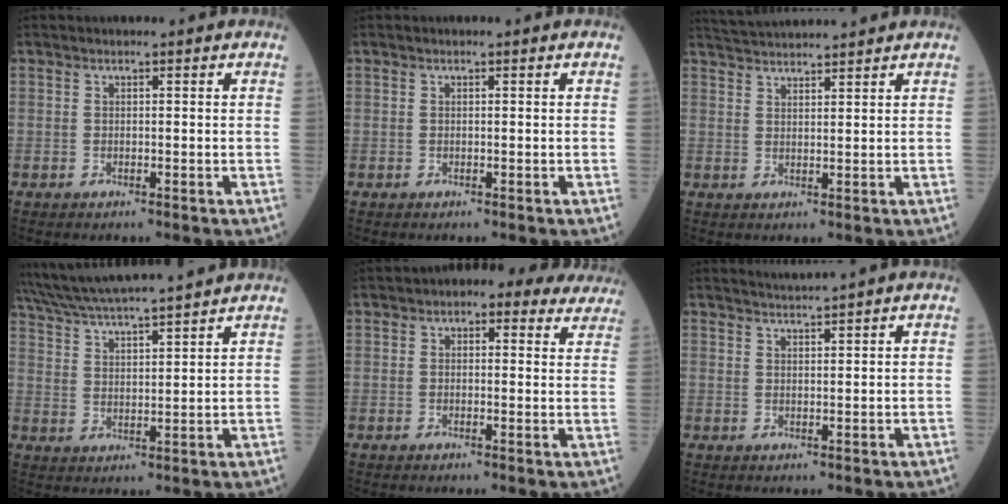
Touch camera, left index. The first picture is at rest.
{"total": 0.0}
{"total": 8.1, "force": [7.8, -0.5, 2.1], "torque": [-0.043, 0.032, 0.124]}
{"total": 14.7, "force": [13.4, -0.3, 6.1], "torque": [-0.123, 0.028, 0.220]}
{"total": 9.8, "force": [7.8, 4.0, 4.3], "torque": [-0.032, 0.025, 0.079]}
{"total": 2.4, "force": [2.1, -1.2, 0.3], "torque": [-0.006, 0.000, 0.044]}